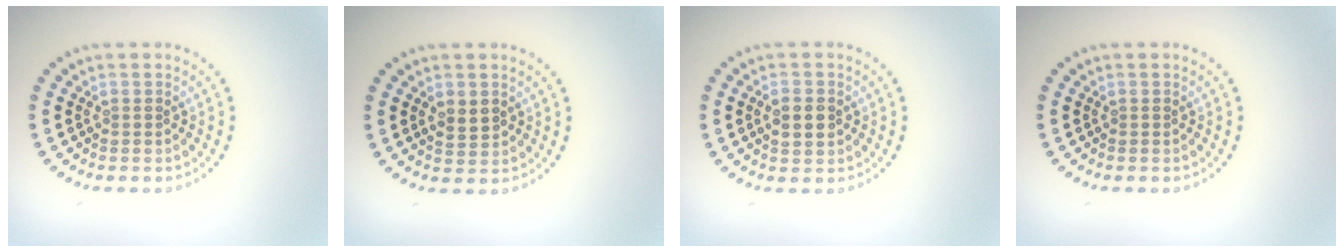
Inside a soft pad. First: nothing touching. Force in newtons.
{"total": 1.7, "press": 1.7, "slide": 0.3}
{"total": 2.2, "press": 2.2, "slide": 0.0}
{"total": 0.0}